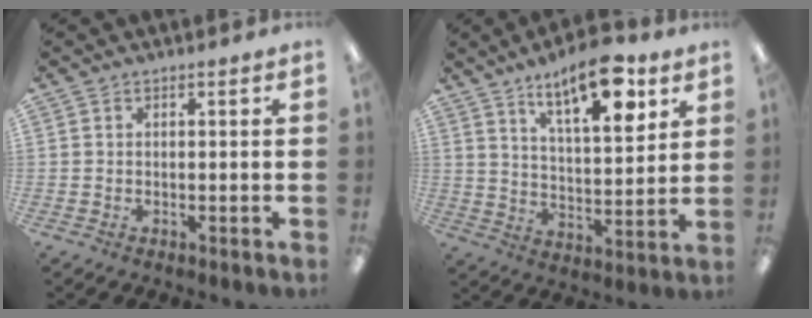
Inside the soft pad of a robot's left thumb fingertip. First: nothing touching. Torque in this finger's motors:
{"motor_torque": [-0.05, 0.05, 1.34, -1.43, 0.12]}